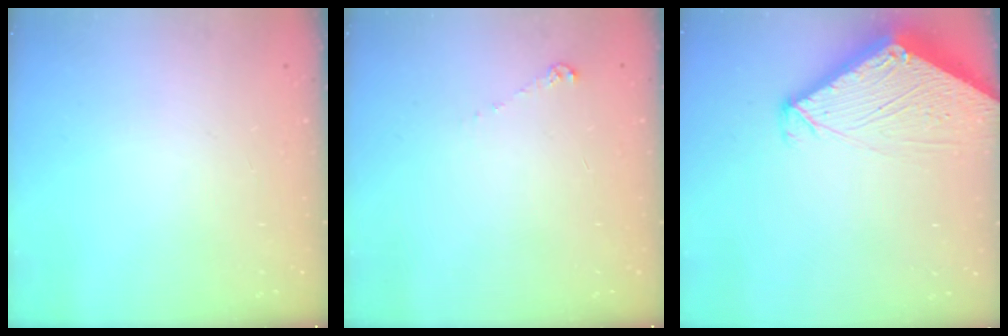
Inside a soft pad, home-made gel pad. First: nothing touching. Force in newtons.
{"total": 4.3, "press": 4.2, "slide": 0.6}
{"total": 4.2, "press": 4.2, "slide": 0.4}